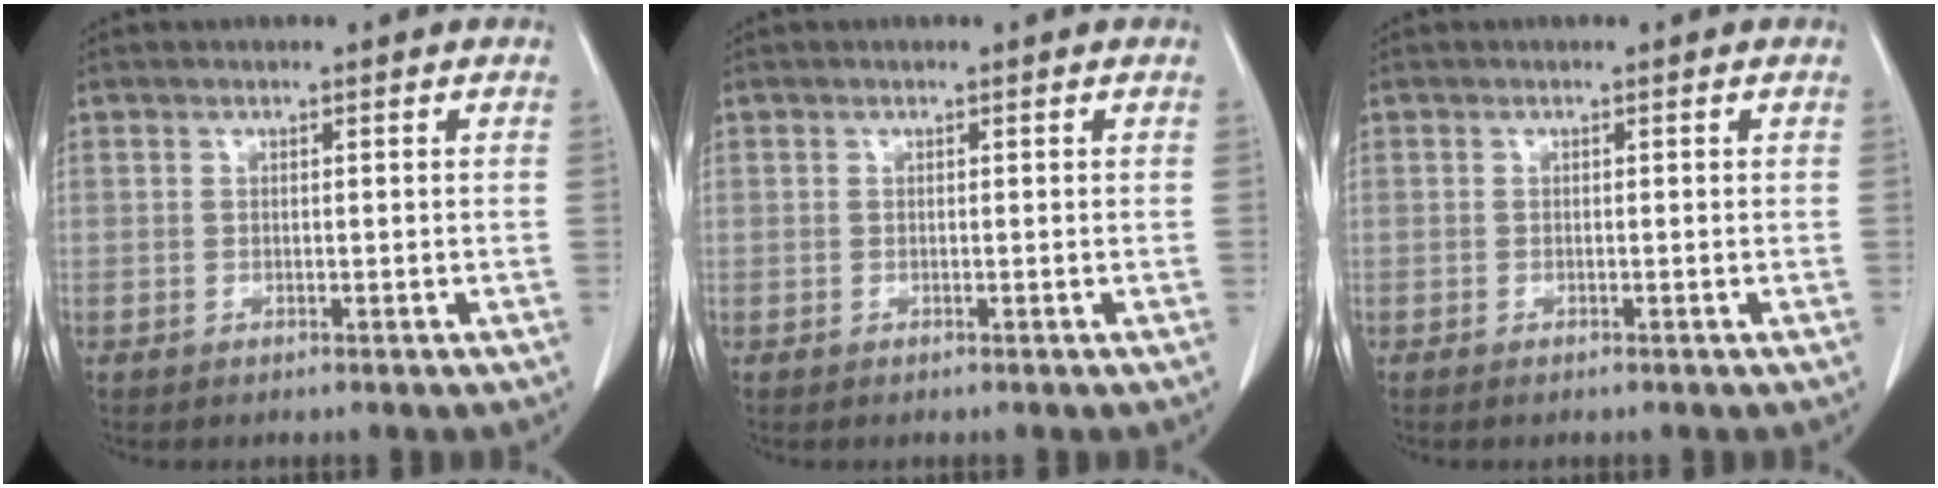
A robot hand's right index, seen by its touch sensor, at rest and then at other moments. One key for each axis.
{"total": 0.0}
{"total": 0.6, "fx": -0.4, "fy": 0.1, "fz": 0.4, "tx": -0.008, "ty": -0.002, "tz": -0.007}